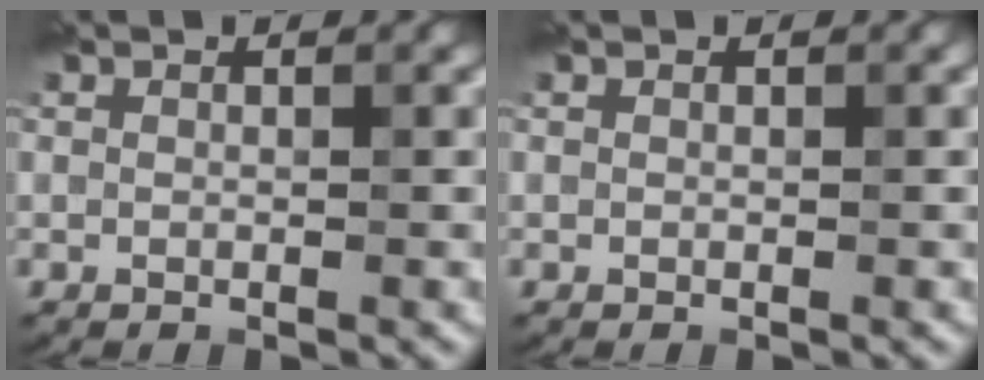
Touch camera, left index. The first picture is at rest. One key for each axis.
{"total": 0.0}